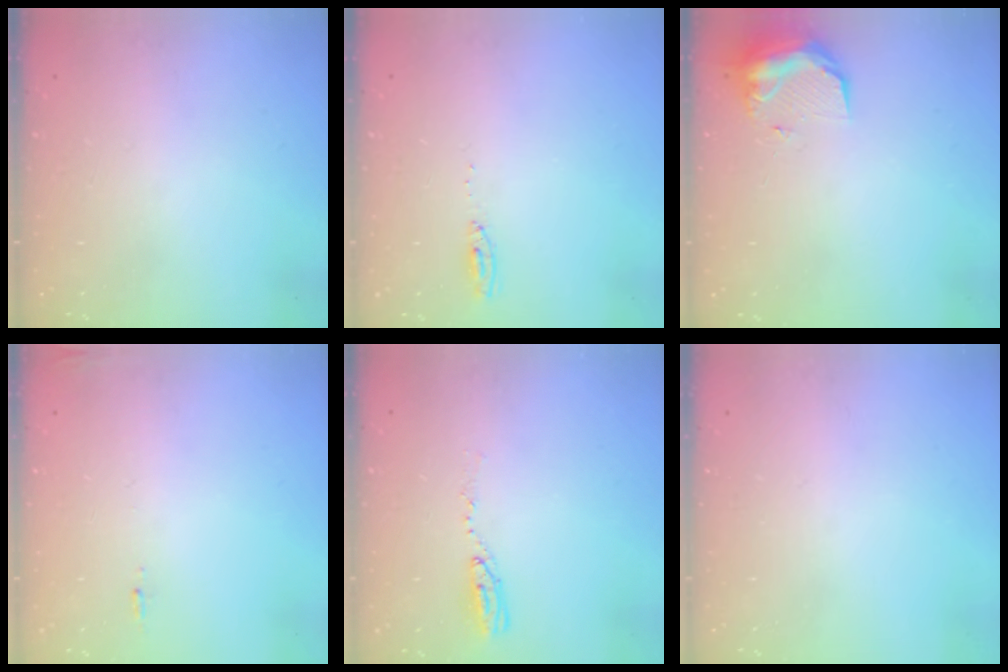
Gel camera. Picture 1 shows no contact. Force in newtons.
{"total": 4.6, "press": 4.4, "slide": 1.3}
{"total": 9.7, "press": 9.6, "slide": 0.9}
{"total": 5.6, "press": 5.3, "slide": 1.8}
{"total": 4.8, "press": 4.7, "slide": 0.4}
{"total": 0.0}